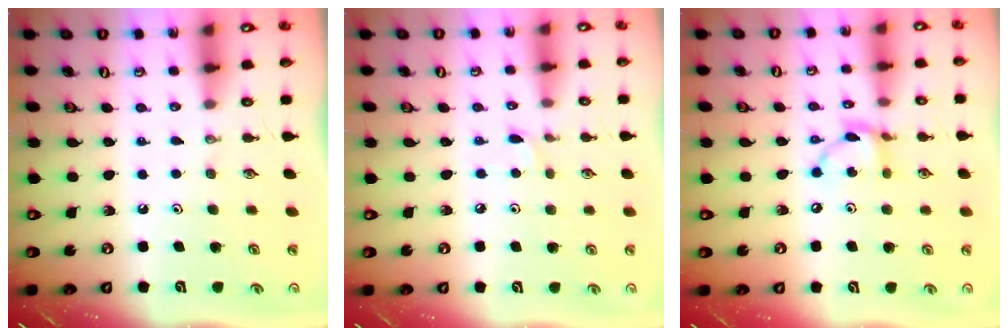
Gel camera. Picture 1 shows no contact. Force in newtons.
{"total": 1.9, "press": 1.9, "slide": 0.2}
{"total": 9.4, "press": 9.3, "slide": 0.6}